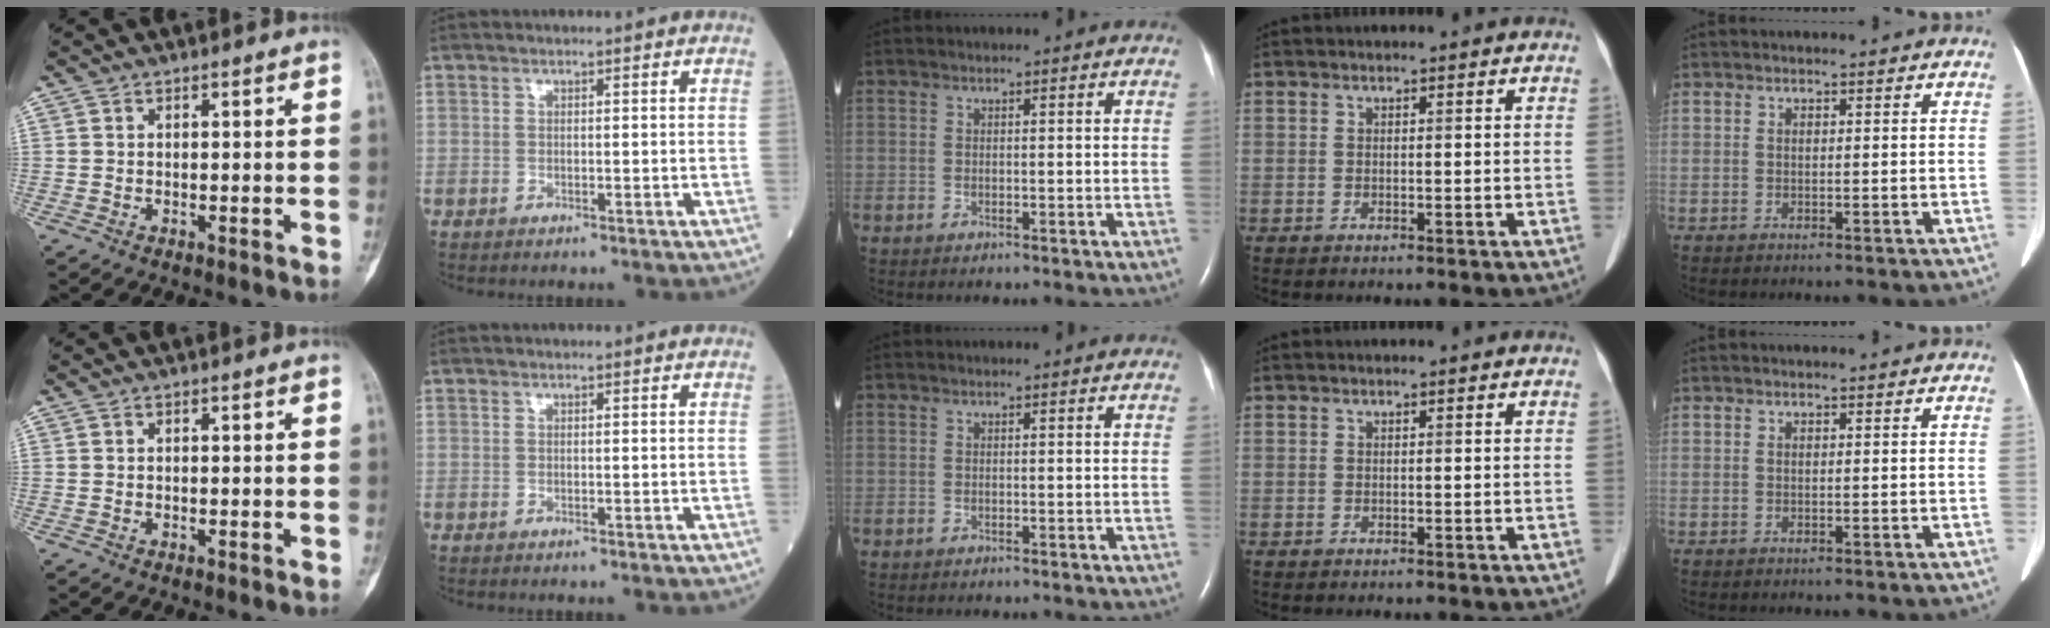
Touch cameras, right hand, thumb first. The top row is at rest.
{}